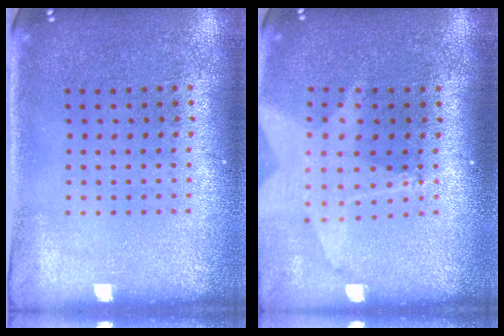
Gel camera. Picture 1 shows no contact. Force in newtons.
{"total": 2.0, "press": 1.5, "slide": 1.3}